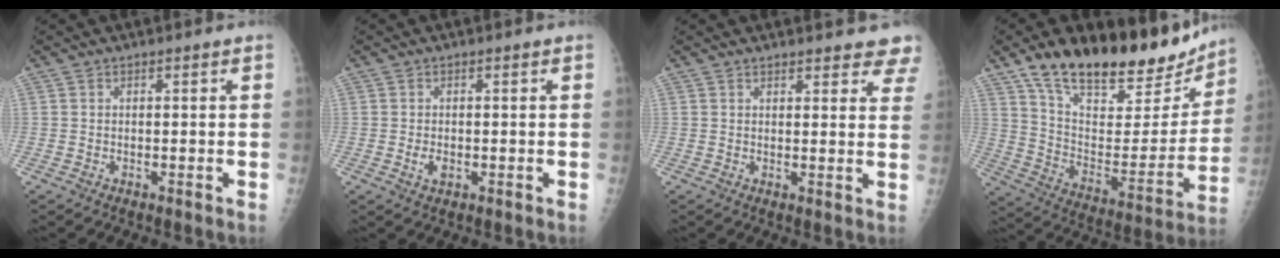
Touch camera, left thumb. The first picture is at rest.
{"total": 2.0, "force": [-0.3, 1.3, 1.5], "torque": [-0.026, -0.001, -0.004]}
{"total": 8.6, "force": [7.7, 2.7, 2.7], "torque": [0.013, -0.028, 0.068]}
{"total": 27.9, "force": [20.6, 11.2, 15.2], "torque": [-0.201, -0.070, 0.323]}